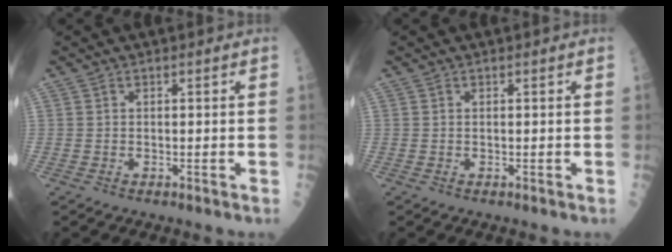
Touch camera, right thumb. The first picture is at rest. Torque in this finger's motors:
{"motor_torque": [-0.41, -0.31, 0.15, 0.08, 0.00]}